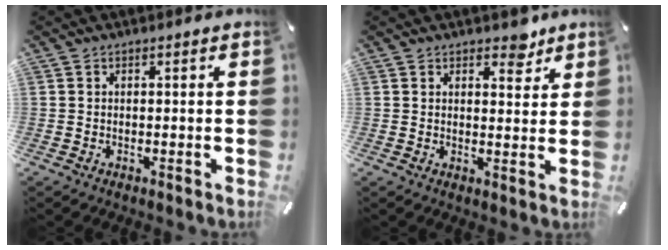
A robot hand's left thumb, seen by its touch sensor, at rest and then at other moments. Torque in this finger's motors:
{"motor_torque": [0.50, -0.57, 0.16, 0.13, -0.08]}